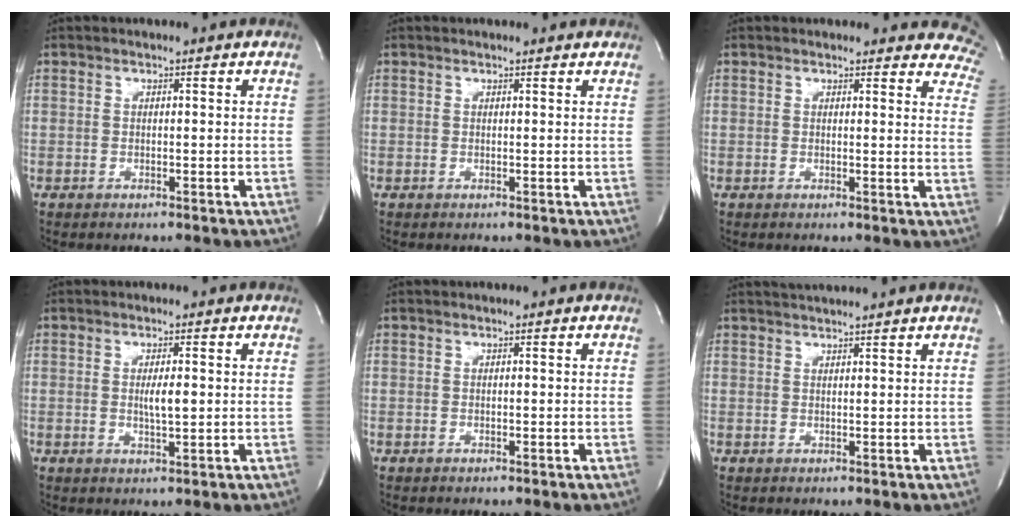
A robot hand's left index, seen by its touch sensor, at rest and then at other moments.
{"total": 2.8, "force": [2.6, 0.6, 0.5], "torque": [-0.014, 0.007, 0.021]}
{"total": 11.6, "force": [10.5, 4.2, 2.4], "torque": [0.017, -0.035, 0.075]}
{"total": 2.9, "force": [0.2, 0.5, 2.8], "torque": [-0.051, -0.003, 0.005]}
{"total": 0.0}
{"total": 5.1, "force": [4.7, -0.6, 1.7], "torque": [-0.023, 0.027, 0.063]}